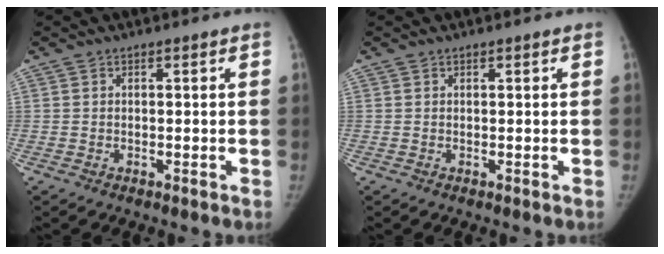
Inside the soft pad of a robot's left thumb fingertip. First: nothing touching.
{"total": 0.0}